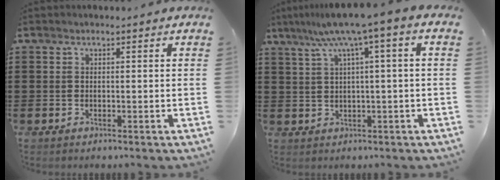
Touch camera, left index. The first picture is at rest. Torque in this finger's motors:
{"motor_torque": [2.14, 0.00, 1.05, 0.21]}